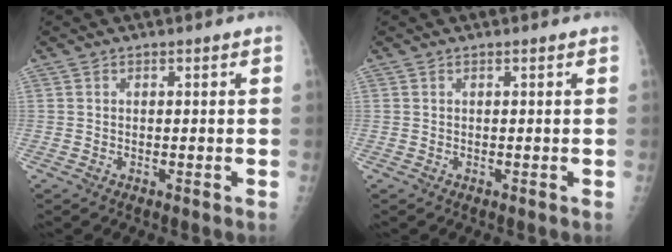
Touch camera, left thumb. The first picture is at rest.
{"total": 0.0}